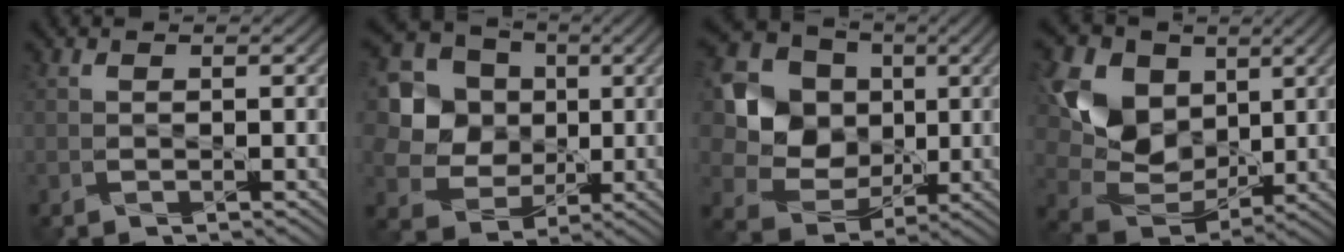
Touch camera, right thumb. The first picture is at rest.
{"total": 8.8, "force": [1.2, 8.1, 3.4], "torque": [-0.110, -0.006, 0.017]}
{"total": 10.3, "force": [1.7, 9.1, 4.5], "torque": [-0.124, -0.005, 0.020]}
{"total": 10.9, "force": [3.6, 8.5, 5.7], "torque": [-0.155, 0.002, 0.067]}